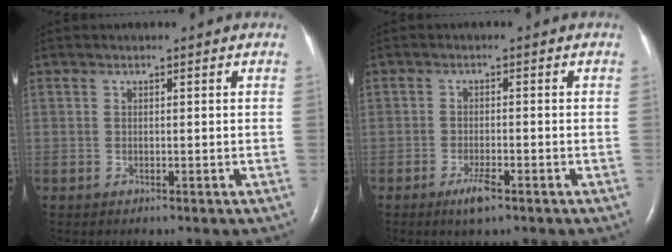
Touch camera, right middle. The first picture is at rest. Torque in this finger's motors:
{"motor_torque": [0.49, -0.33, 0.05, 0.03]}